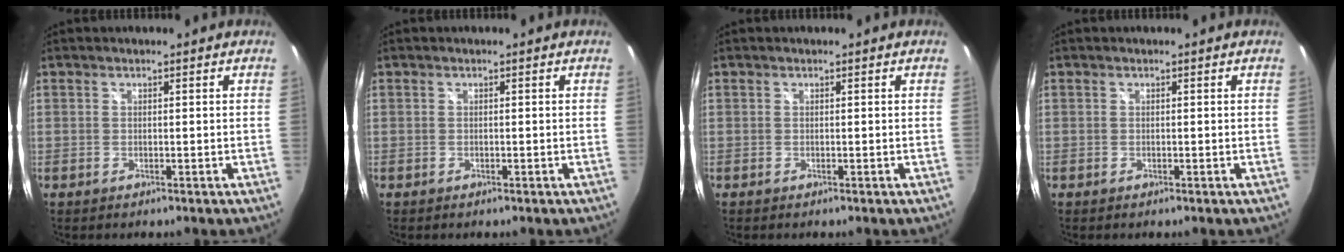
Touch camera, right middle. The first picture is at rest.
{"total": 0.0}
{"total": 0.0}
{"total": 0.0}